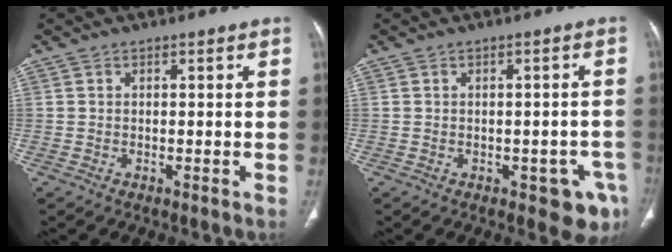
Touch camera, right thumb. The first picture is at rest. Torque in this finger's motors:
{"motor_torque": [1.16, 0.94, -0.29, -0.06, 0.11]}